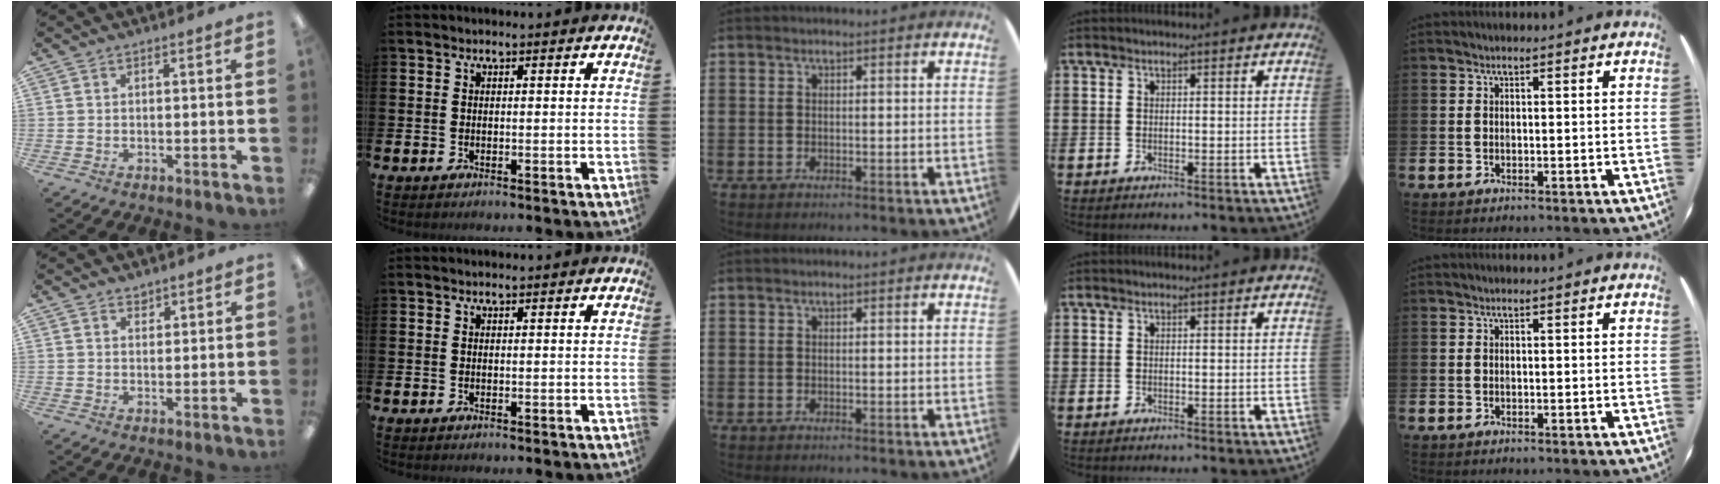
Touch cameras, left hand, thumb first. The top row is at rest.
{"thumb": {"total": 1.6, "force": [1.5, 0.7, 0.0], "torque": [0.008, -0.006, 0.027]}}